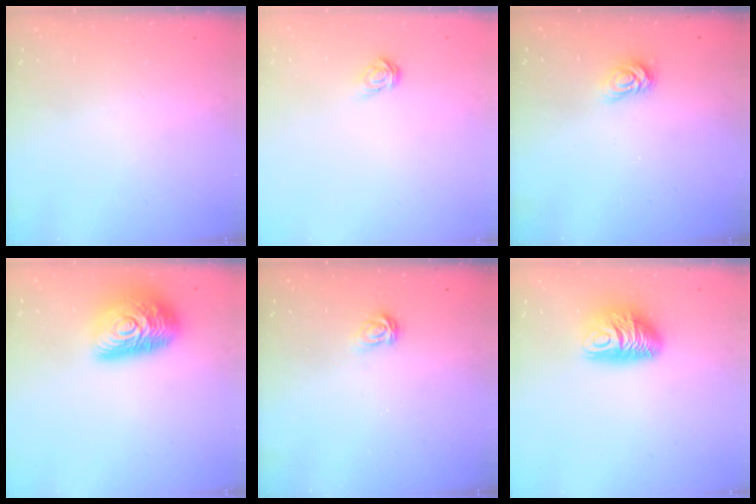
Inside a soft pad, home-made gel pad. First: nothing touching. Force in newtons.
{"total": 3.5, "press": 3.5, "slide": 0.3}
{"total": 3.9, "press": 3.9, "slide": 0.5}
{"total": 17.5, "press": 17.5, "slide": 0.8}
{"total": 3.6, "press": 3.6, "slide": 0.3}
{"total": 10.6, "press": 10.6, "slide": 0.9}